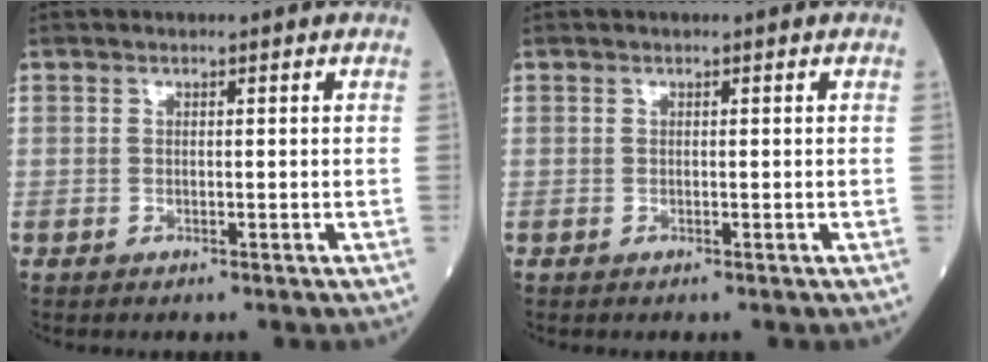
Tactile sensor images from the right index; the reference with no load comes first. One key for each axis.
{"total": 0.0}